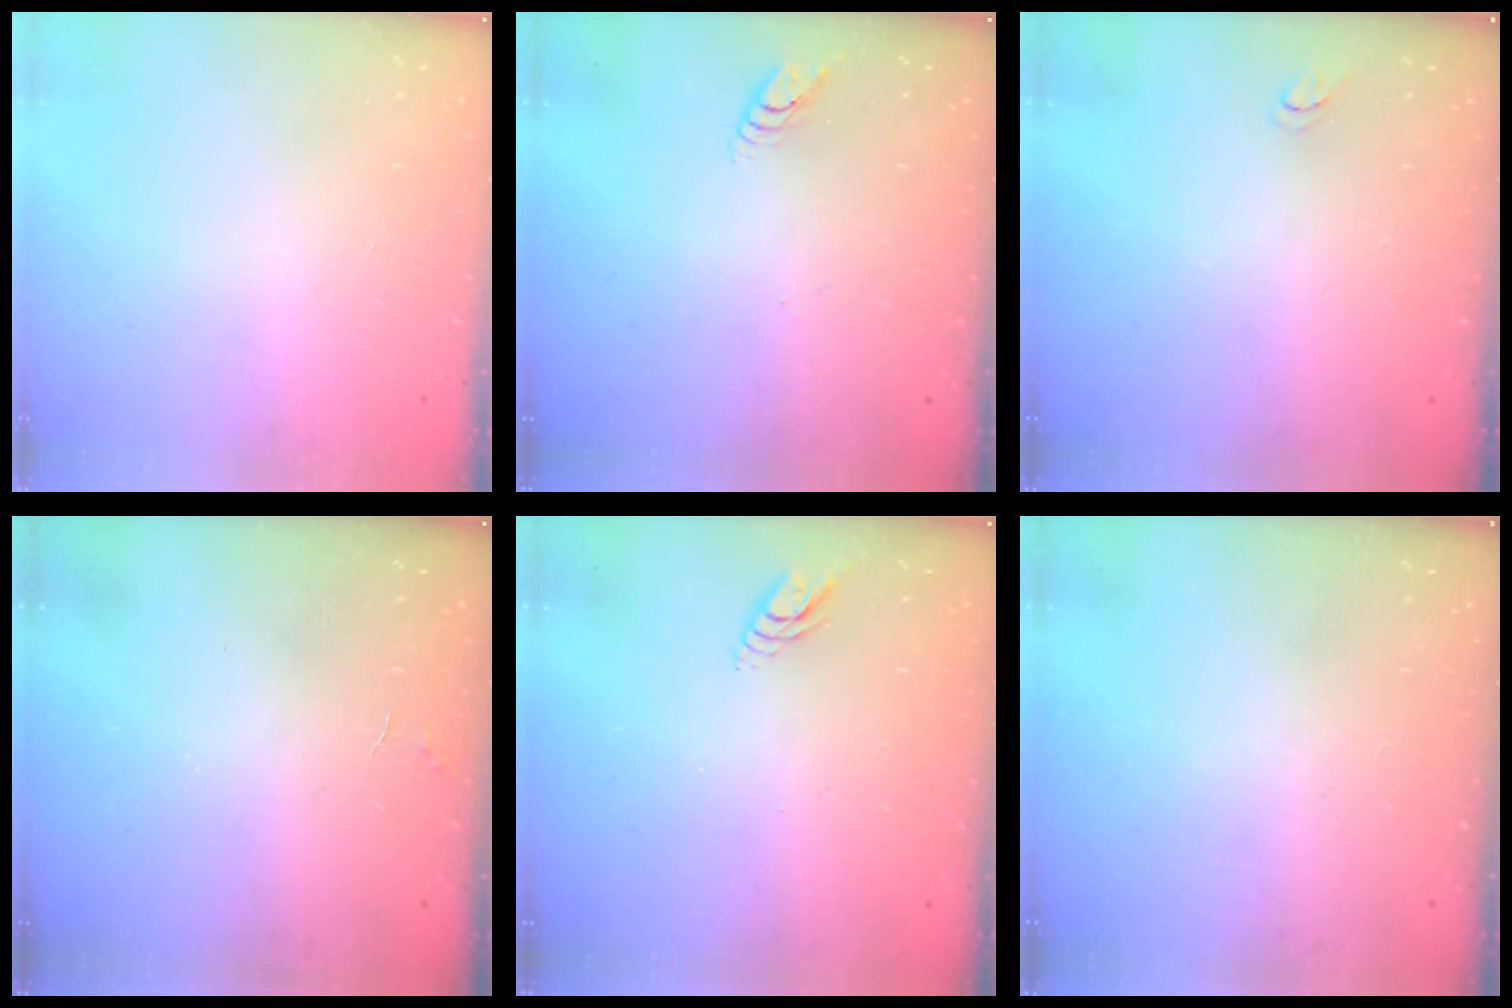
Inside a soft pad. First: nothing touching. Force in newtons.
{"total": 3.7, "press": 3.7, "slide": 0.3}
{"total": 3.2, "press": 3.2, "slide": 0.3}
{"total": 2.2, "press": 2.2, "slide": 0.2}
{"total": 4.0, "press": 4.0, "slide": 0.3}
{"total": 0.0}